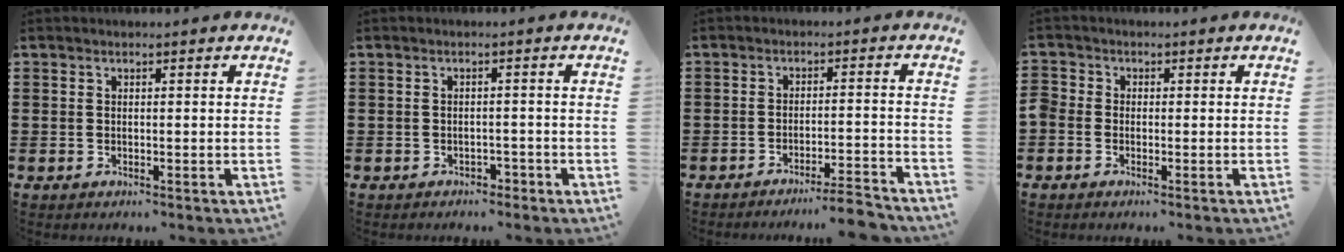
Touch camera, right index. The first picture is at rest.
{"total": 1.5, "force": [-1.3, 0.6, 0.1], "torque": [-0.010, 0.000, -0.030]}
{"total": 4.3, "force": [-4.0, -0.4, 1.5], "torque": [-0.025, -0.012, -0.080]}
{"total": 1.4, "force": [-1.0, 1.0, 0.4], "torque": [-0.010, 0.003, -0.021]}